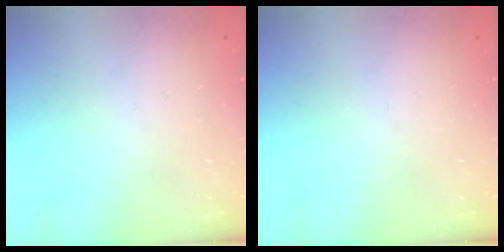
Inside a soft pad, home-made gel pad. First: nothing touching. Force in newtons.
{"total": 0.0}